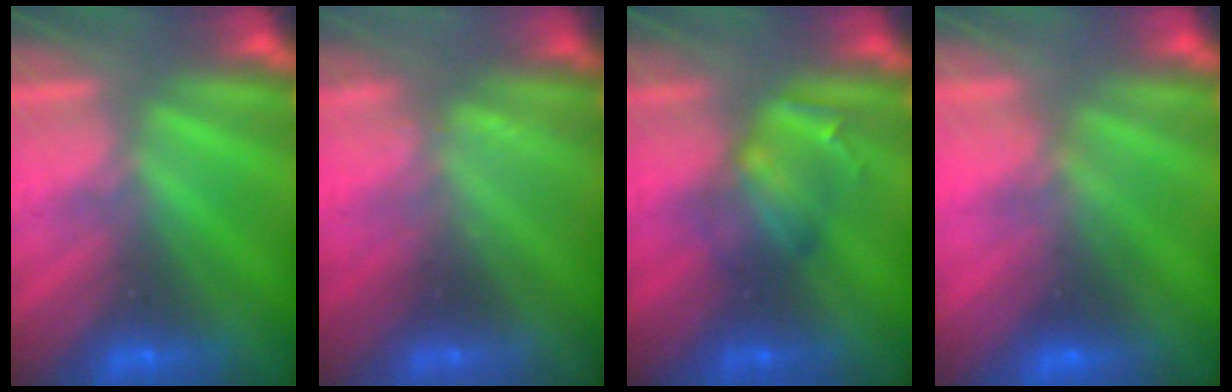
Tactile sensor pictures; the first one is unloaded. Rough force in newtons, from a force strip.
{"total": 2.3}
{"total": 2.4}
{"total": 2.7}